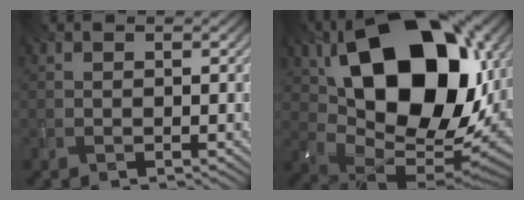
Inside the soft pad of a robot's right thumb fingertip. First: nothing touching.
{"total": 20.3, "force": [5.9, 12.1, 15.1], "torque": [-0.272, 0.008, 0.107]}